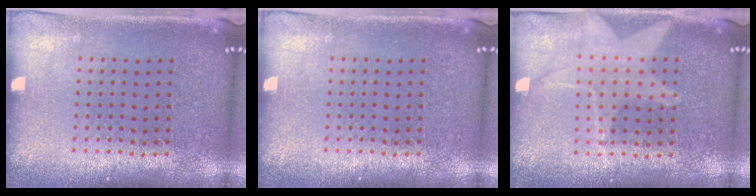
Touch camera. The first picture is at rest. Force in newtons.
{"total": 0.0}
{"total": 1.4, "press": 1.4, "slide": 0.3}